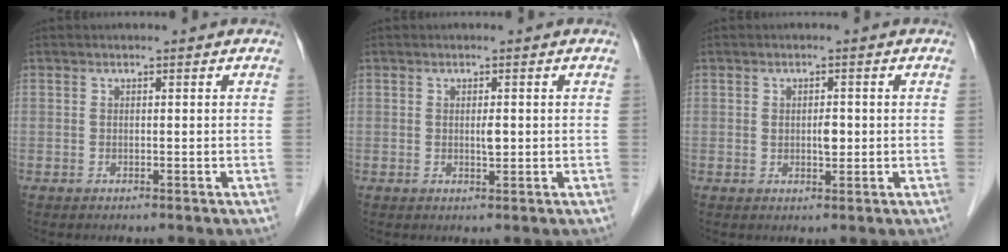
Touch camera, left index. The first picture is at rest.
{"total": 1.2, "force": [0.1, 0.4, 1.1], "torque": [-0.021, -0.003, 0.003]}
{"total": 1.9, "force": [0.0, 0.9, 1.7], "torque": [-0.028, -0.001, 0.002]}